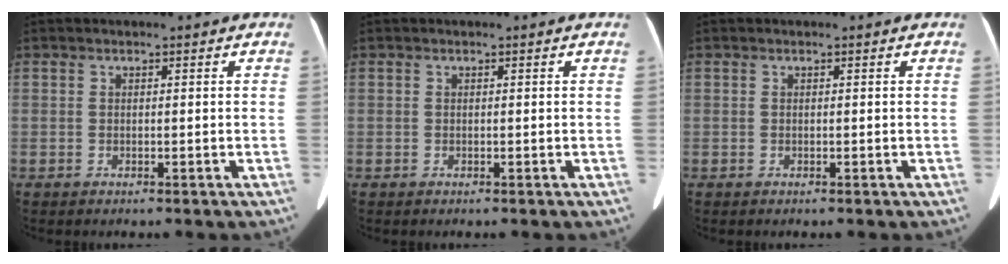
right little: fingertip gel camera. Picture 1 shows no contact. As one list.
[{"total": 0.0}, {"total": 0.0}]